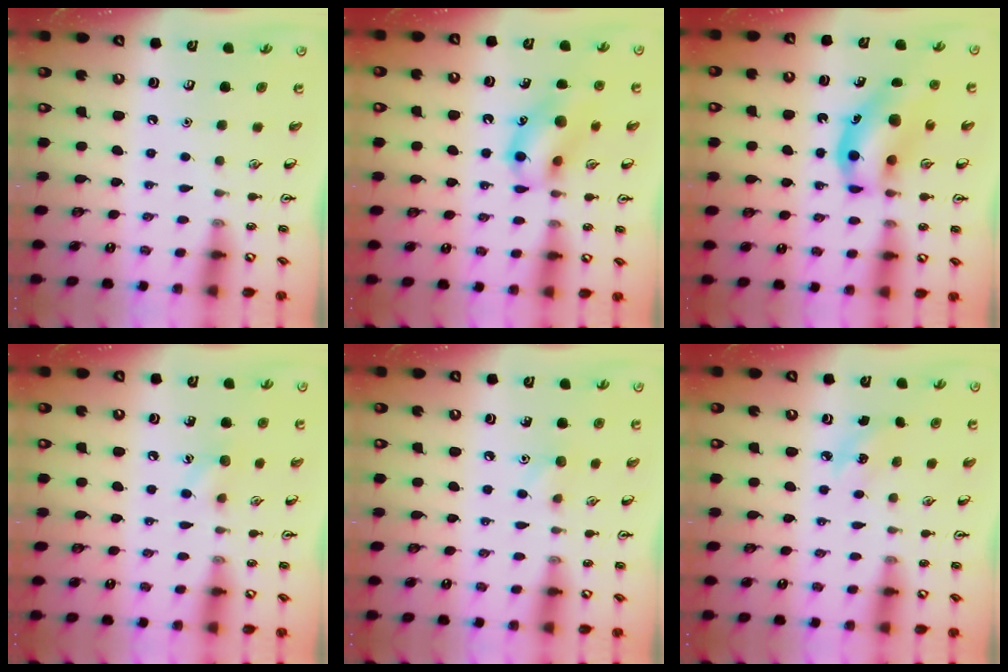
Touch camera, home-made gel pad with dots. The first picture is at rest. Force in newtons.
{"total": 13.0, "press": 12.8, "slide": 2.1}
{"total": 12.3, "press": 11.7, "slide": 3.9}
{"total": 6.1, "press": 5.8, "slide": 1.8}
{"total": 5.5, "press": 5.2, "slide": 1.7}
{"total": 4.8, "press": 4.6, "slide": 1.5}